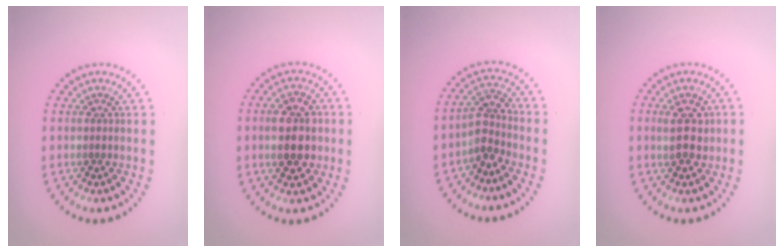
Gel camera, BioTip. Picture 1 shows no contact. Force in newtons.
{"total": 4.6, "press": 4.6, "slide": 0.1}
{"total": 2.6, "press": 2.0, "slide": 1.6}
{"total": 2.8, "press": 2.8, "slide": 0.4}